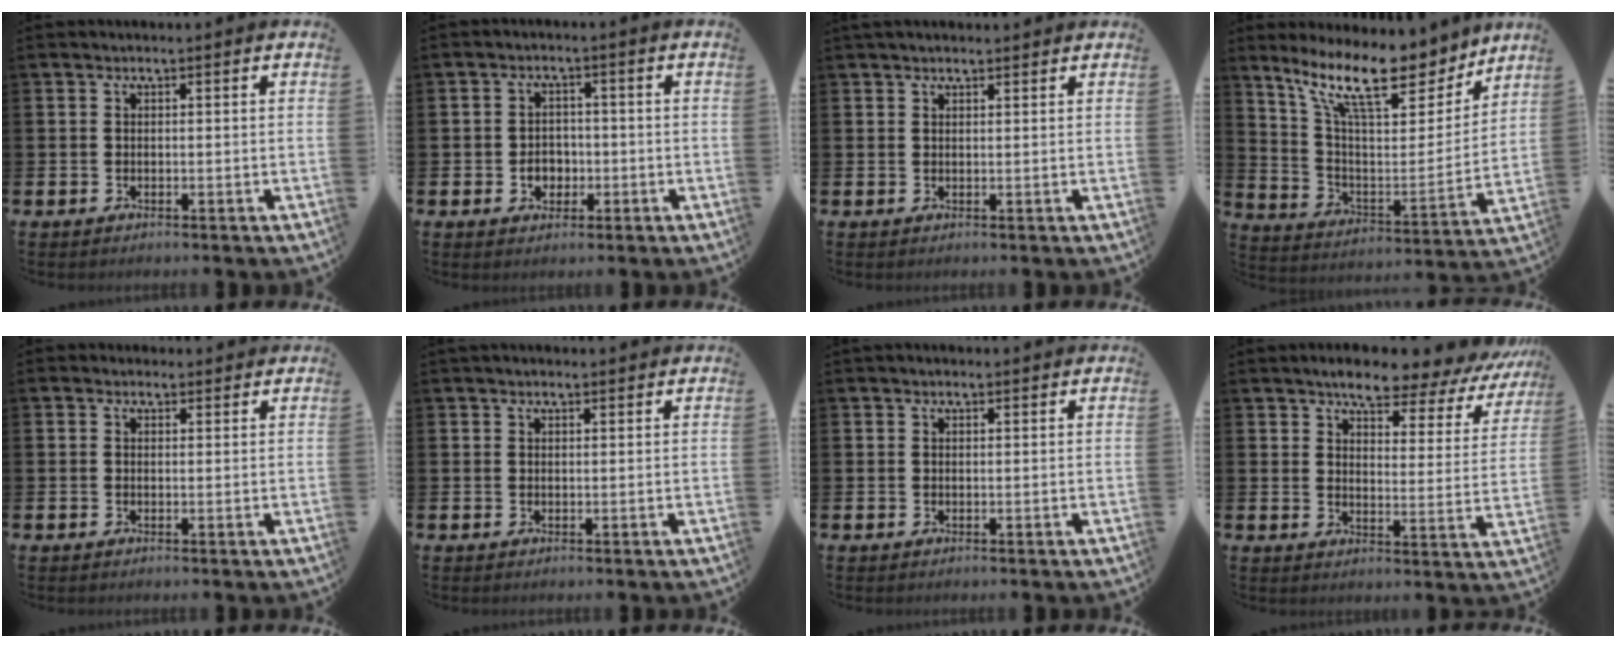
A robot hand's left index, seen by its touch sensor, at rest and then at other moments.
{"total": 3.0, "force": [-0.8, 2.5, 1.4], "torque": [-0.017, -0.001, -0.024]}
{"total": 1.4, "force": [1.3, 0.3, 0.5], "torque": [0.003, -0.003, 0.021]}
{"total": 13.4, "force": [10.5, 4.2, 7.1], "torque": [-0.156, -0.061, 0.180]}
{"total": 1.0, "force": [0.8, 0.6, 0.1], "torque": [0.008, 0.004, 0.011]}
{"total": 1.2, "force": [1.1, 0.2, 0.4], "torque": [0.006, -0.002, 0.017]}
{"total": 0.8, "force": [0.7, 0.1, 0.3], "torque": [0.006, -0.003, 0.010]}
{"total": 6.4, "force": [5.7, 1.6, 2.3], "torque": [-0.048, -0.044, 0.090]}